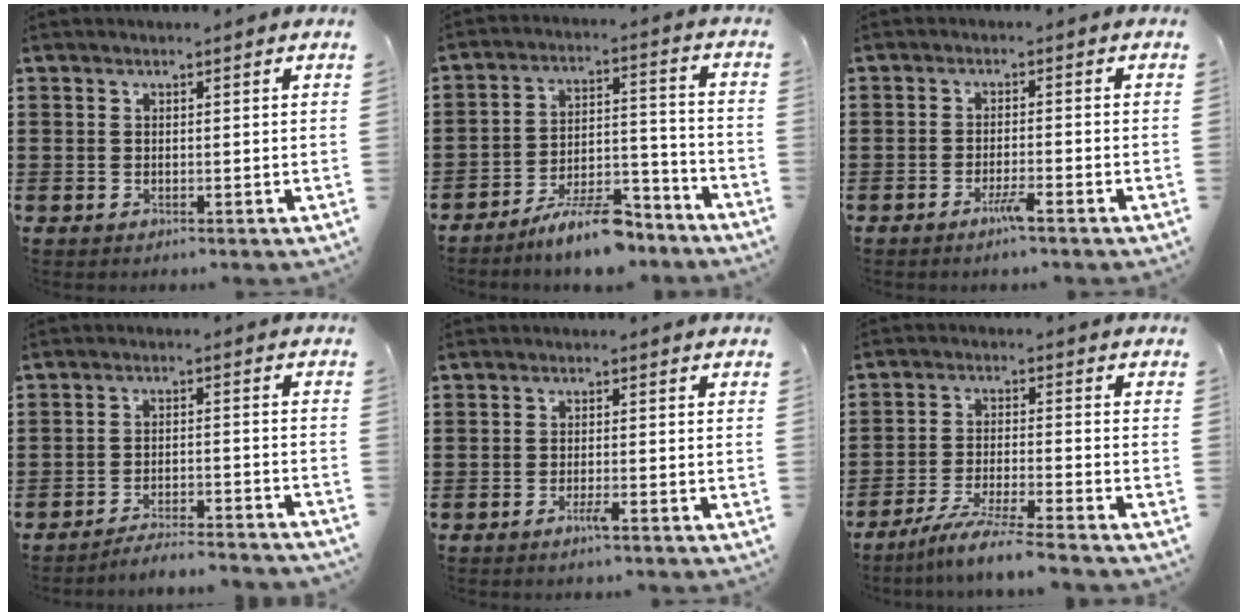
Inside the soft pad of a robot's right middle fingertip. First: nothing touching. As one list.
[{"total": 9.2, "force": [-8.0, 1.8, 4.3], "torque": [-0.065, 0.025, -0.145]}, {"total": 2.8, "force": [-1.9, 0.1, 2.1], "torque": [-0.041, -0.003, -0.037]}, {"total": 3.9, "force": [-3.8, -0.2, 0.7], "torque": [-0.014, -0.001, -0.078]}, {"total": 2.0, "force": [-1.3, 0.2, 1.5], "torque": [-0.026, -0.002, -0.022]}, {"total": 6.1, "force": [-5.4, -0.6, 2.7], "torque": [-0.055, -0.019, -0.102]}]